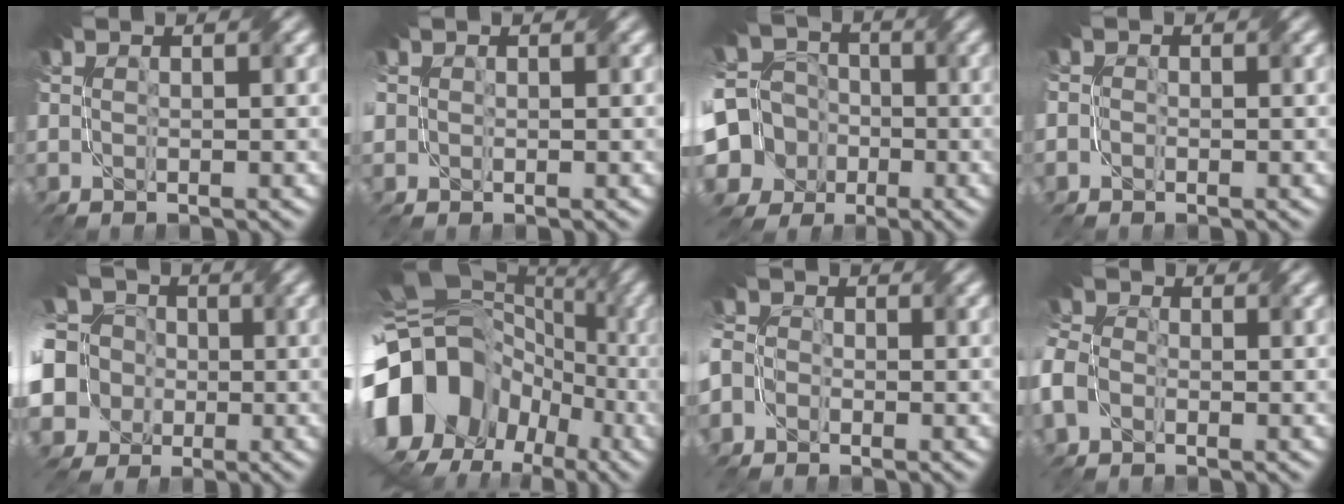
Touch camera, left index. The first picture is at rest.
{"total": 2.2, "force": [0.0, 1.9, 1.1], "torque": [-0.031, -0.002, 0.002]}
{"total": 12.6, "force": [-3.6, 11.7, 3.1], "torque": [-0.118, -0.007, -0.084]}
{"total": 1.0, "force": [-0.5, 0.9, -0.2], "torque": [0.000, -0.005, -0.004]}
{"total": 11.9, "force": [-0.1, 10.9, 4.8], "torque": [-0.141, 0.014, -0.029]}
{"total": 16.0, "force": [-3.4, 13.1, 8.5], "torque": [-0.191, 0.012, -0.080]}
{"total": 3.6, "force": [-1.7, 3.0, 1.0], "torque": [-0.023, 0.006, -0.043]}
{"total": 4.4, "force": [-1.5, 3.3, 2.5], "torque": [-0.084, 0.000, -0.034]}